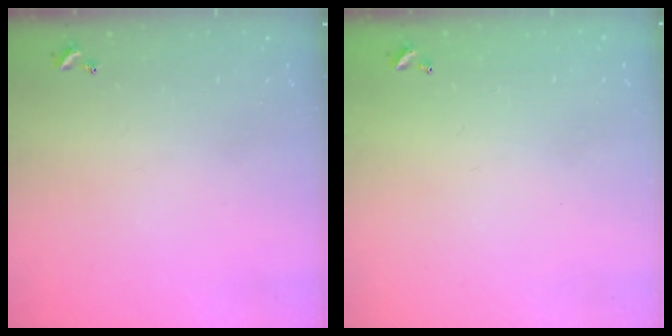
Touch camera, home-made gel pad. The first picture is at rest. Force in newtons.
{"total": 2.8, "press": 2.8, "slide": 0.1}